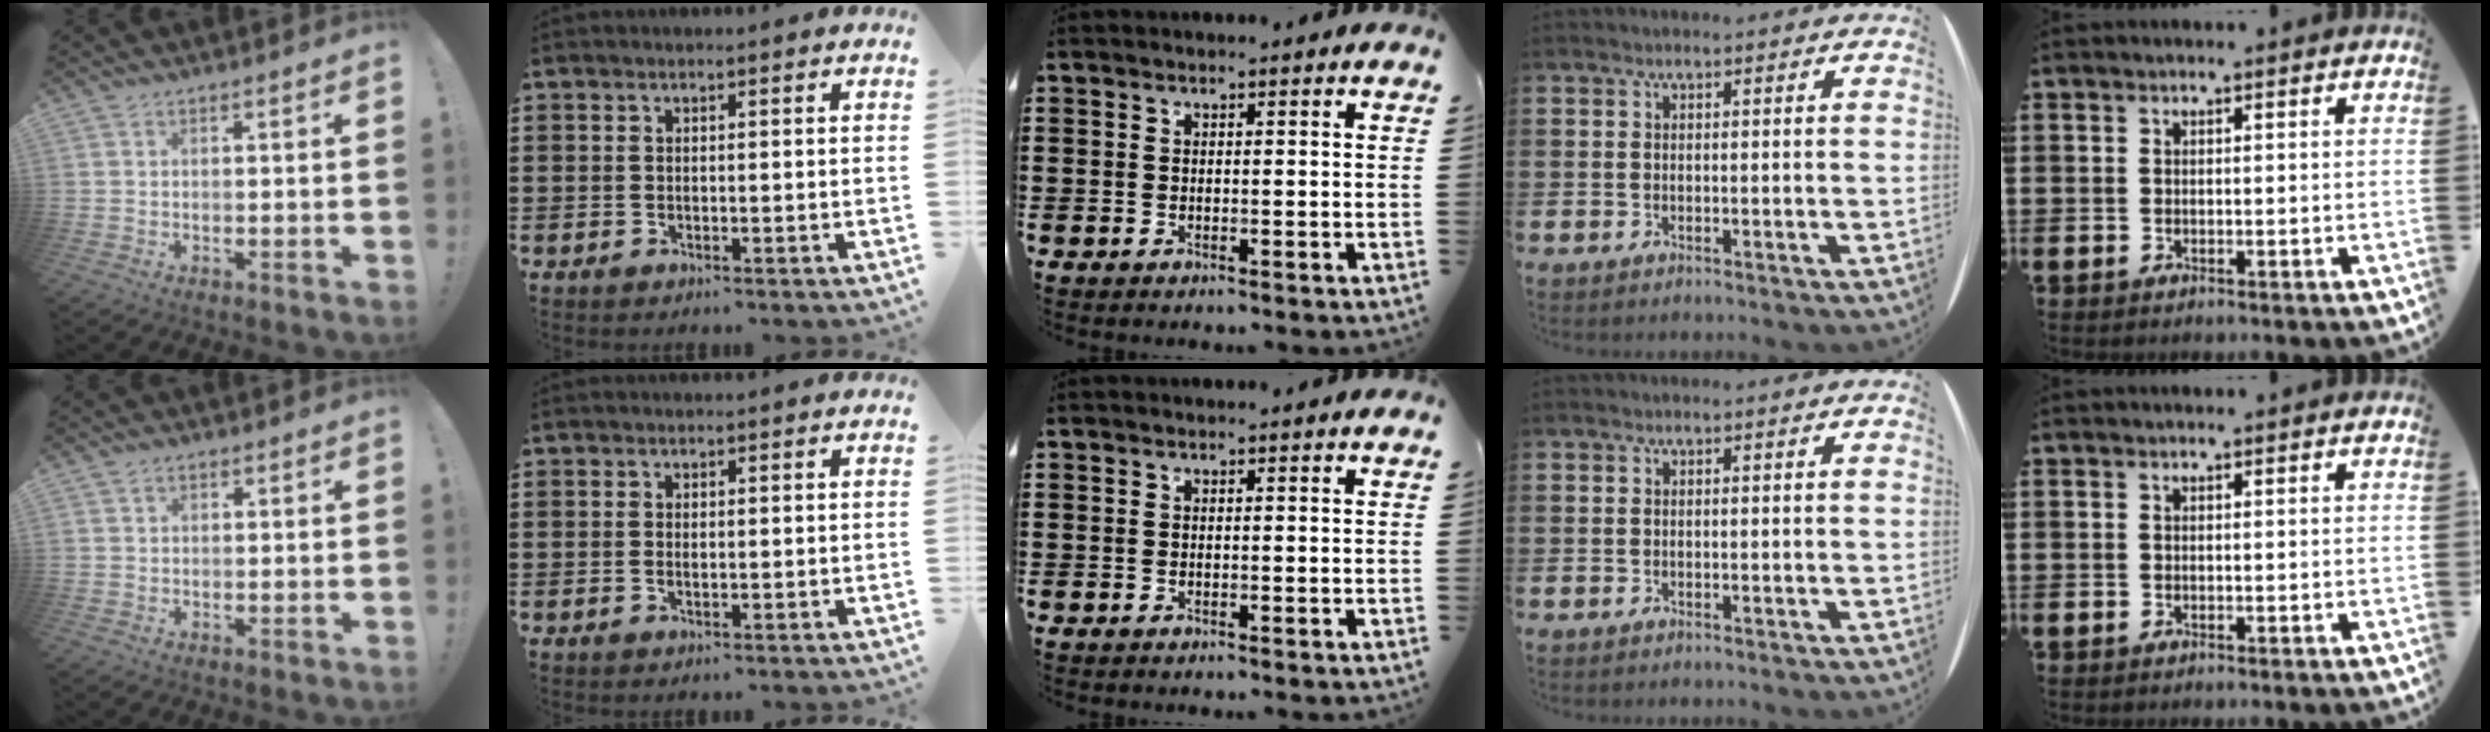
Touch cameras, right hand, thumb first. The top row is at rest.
{"thumb": {"total": 1.3, "force": [0.5, 1.1, 0.4], "torque": [-0.007, 0.003, 0.010]}, "index": {"total": 0.9, "force": [0.0, 0.5, 0.8], "torque": [-0.016, 0.002, -0.001]}}